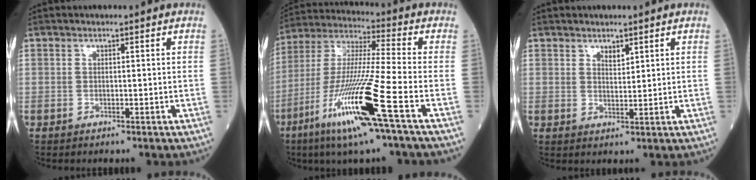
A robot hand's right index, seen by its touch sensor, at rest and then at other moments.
{"total": 17.6, "force": [-8.0, -1.0, 15.6], "torque": [-0.336, -0.038, -0.154]}
{"total": 1.7, "force": [1.3, 0.6, 0.9], "torque": [-0.017, -0.002, 0.028]}